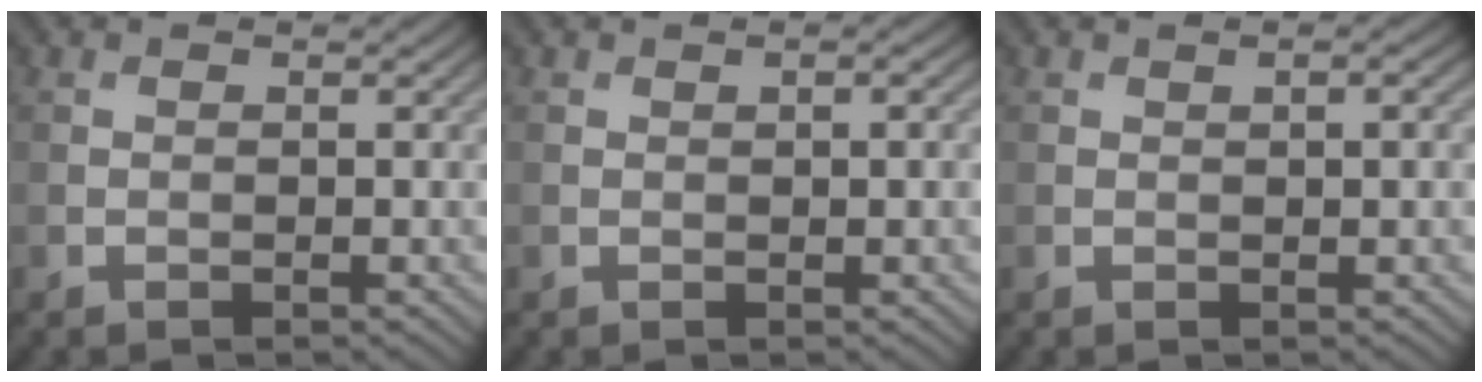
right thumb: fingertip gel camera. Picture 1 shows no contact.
{"total": 0.6, "force": [0.2, 0.1, 0.6], "torque": [-0.012, -0.002, 0.007]}
{"total": 0.9, "force": [0.3, 0.1, 0.9], "torque": [-0.016, -0.001, 0.009]}